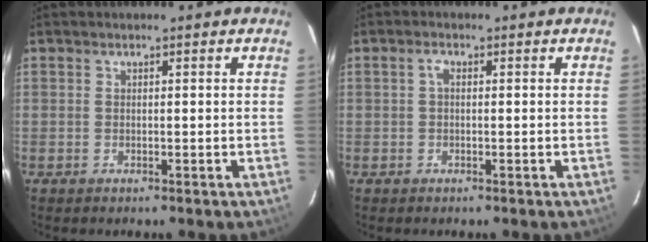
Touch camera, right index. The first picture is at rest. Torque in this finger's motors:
{"motor_torque": [0.30, -0.09, 0.12, 0.04]}